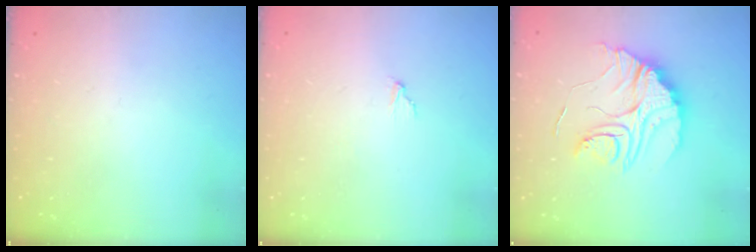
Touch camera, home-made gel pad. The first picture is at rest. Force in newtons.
{"total": 2.0, "press": 2.0, "slide": 0.1}
{"total": 17.5, "press": 17.5, "slide": 1.0}